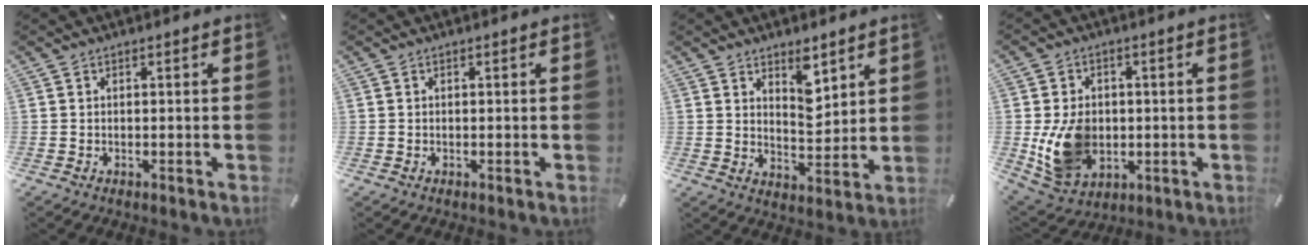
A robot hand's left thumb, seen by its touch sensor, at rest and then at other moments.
{"total": 0.0}
{"total": 7.0, "force": [4.8, 4.0, 3.1], "torque": [-0.031, -0.032, 0.081]}
{"total": 12.4, "force": [-1.2, 10.0, 7.3], "torque": [-0.140, 0.005, -0.020]}